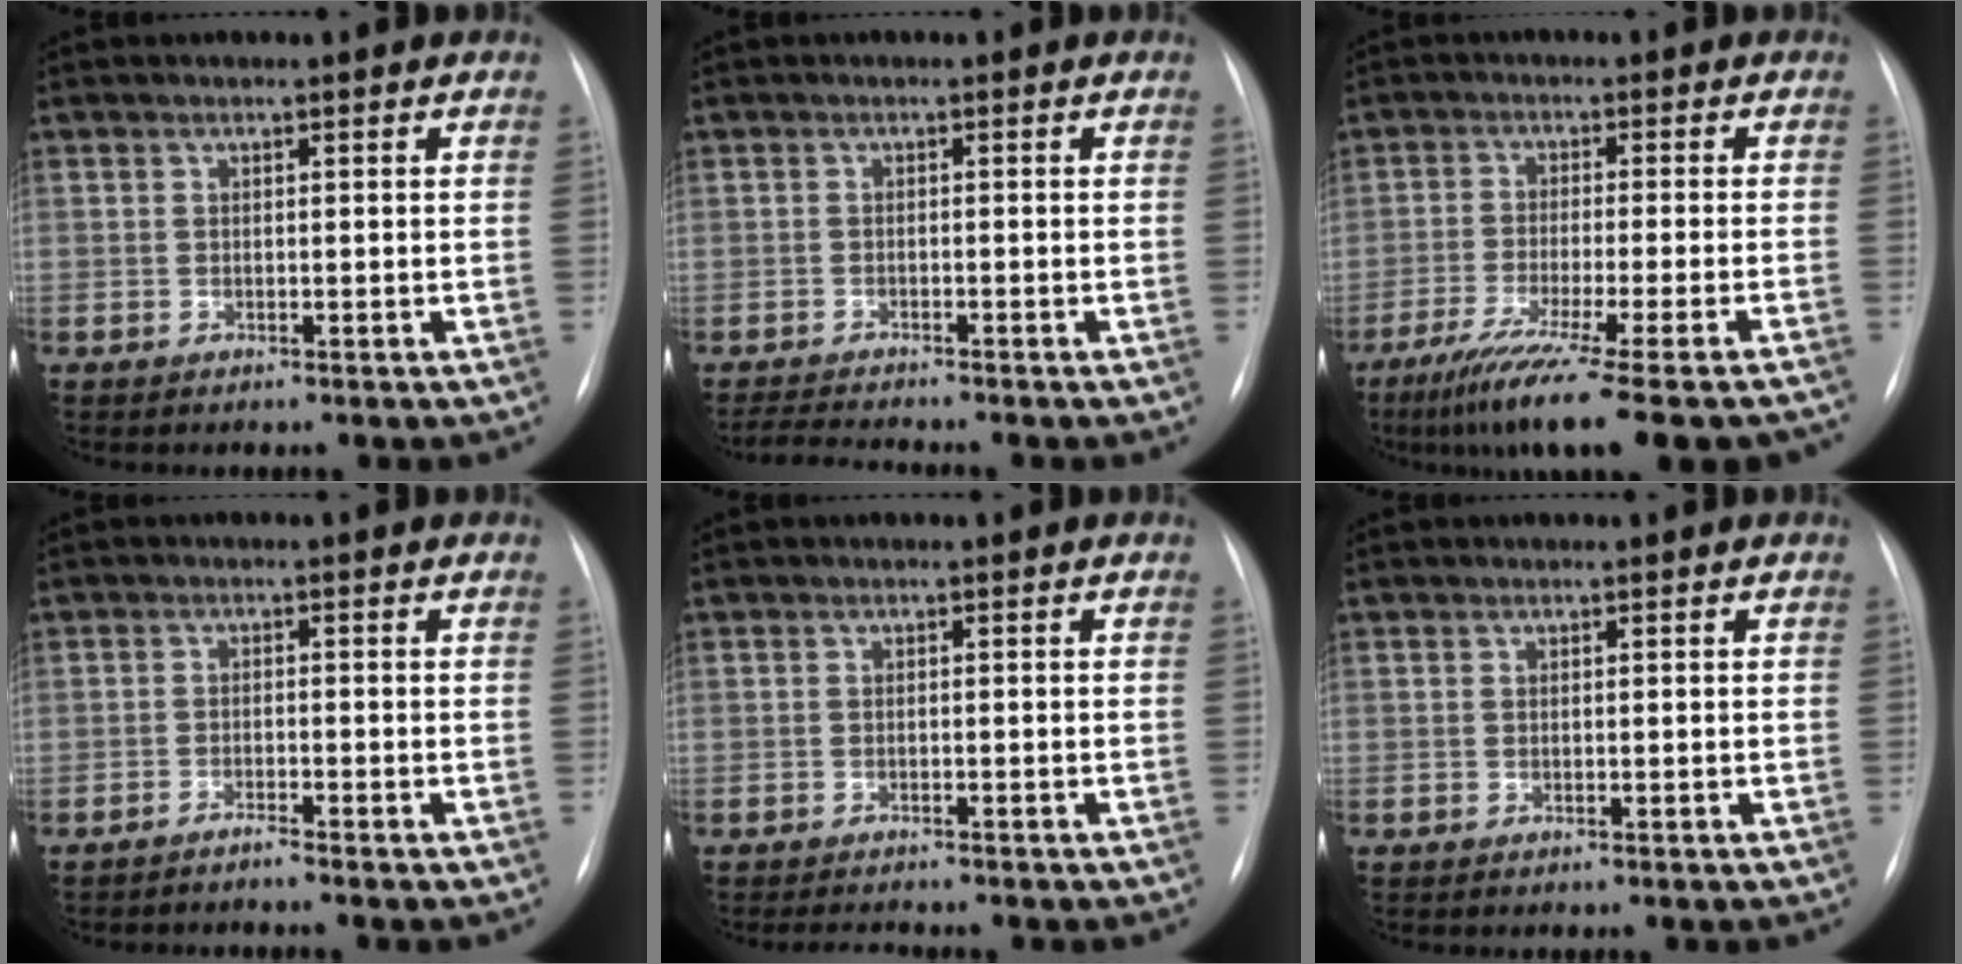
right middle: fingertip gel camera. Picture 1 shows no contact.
{"total": 4.4, "force": [-4.2, -0.5, 1.2], "torque": [-0.026, -0.022, -0.069]}
{"total": 19.2, "force": [-15.2, 0.1, 11.7], "torque": [-0.143, -0.051, -0.230]}
{"total": 1.5, "force": [-1.4, -0.4, 0.2], "torque": [-0.003, 0.000, -0.027]}
{"total": 2.0, "force": [-2.0, 0.1, 0.4], "torque": [-0.010, -0.011, -0.027]}
{"total": 0.0}